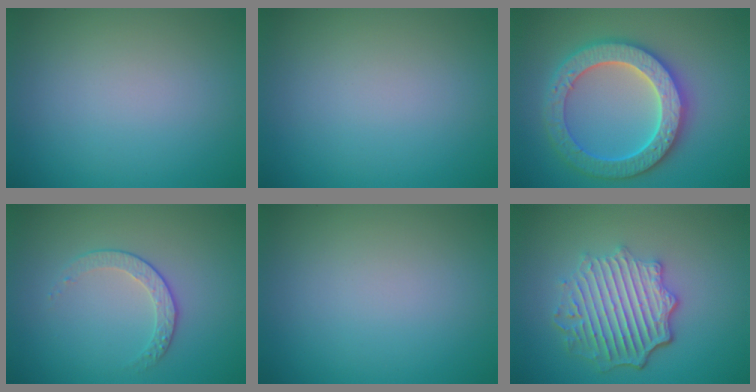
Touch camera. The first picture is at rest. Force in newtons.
{"total": 0.0}
{"total": 6.4, "press": 6.2, "slide": 1.3}
{"total": 1.8, "press": 1.3, "slide": 1.3}
{"total": 0.0}
{"total": 5.9, "press": 4.6, "slide": 3.8}